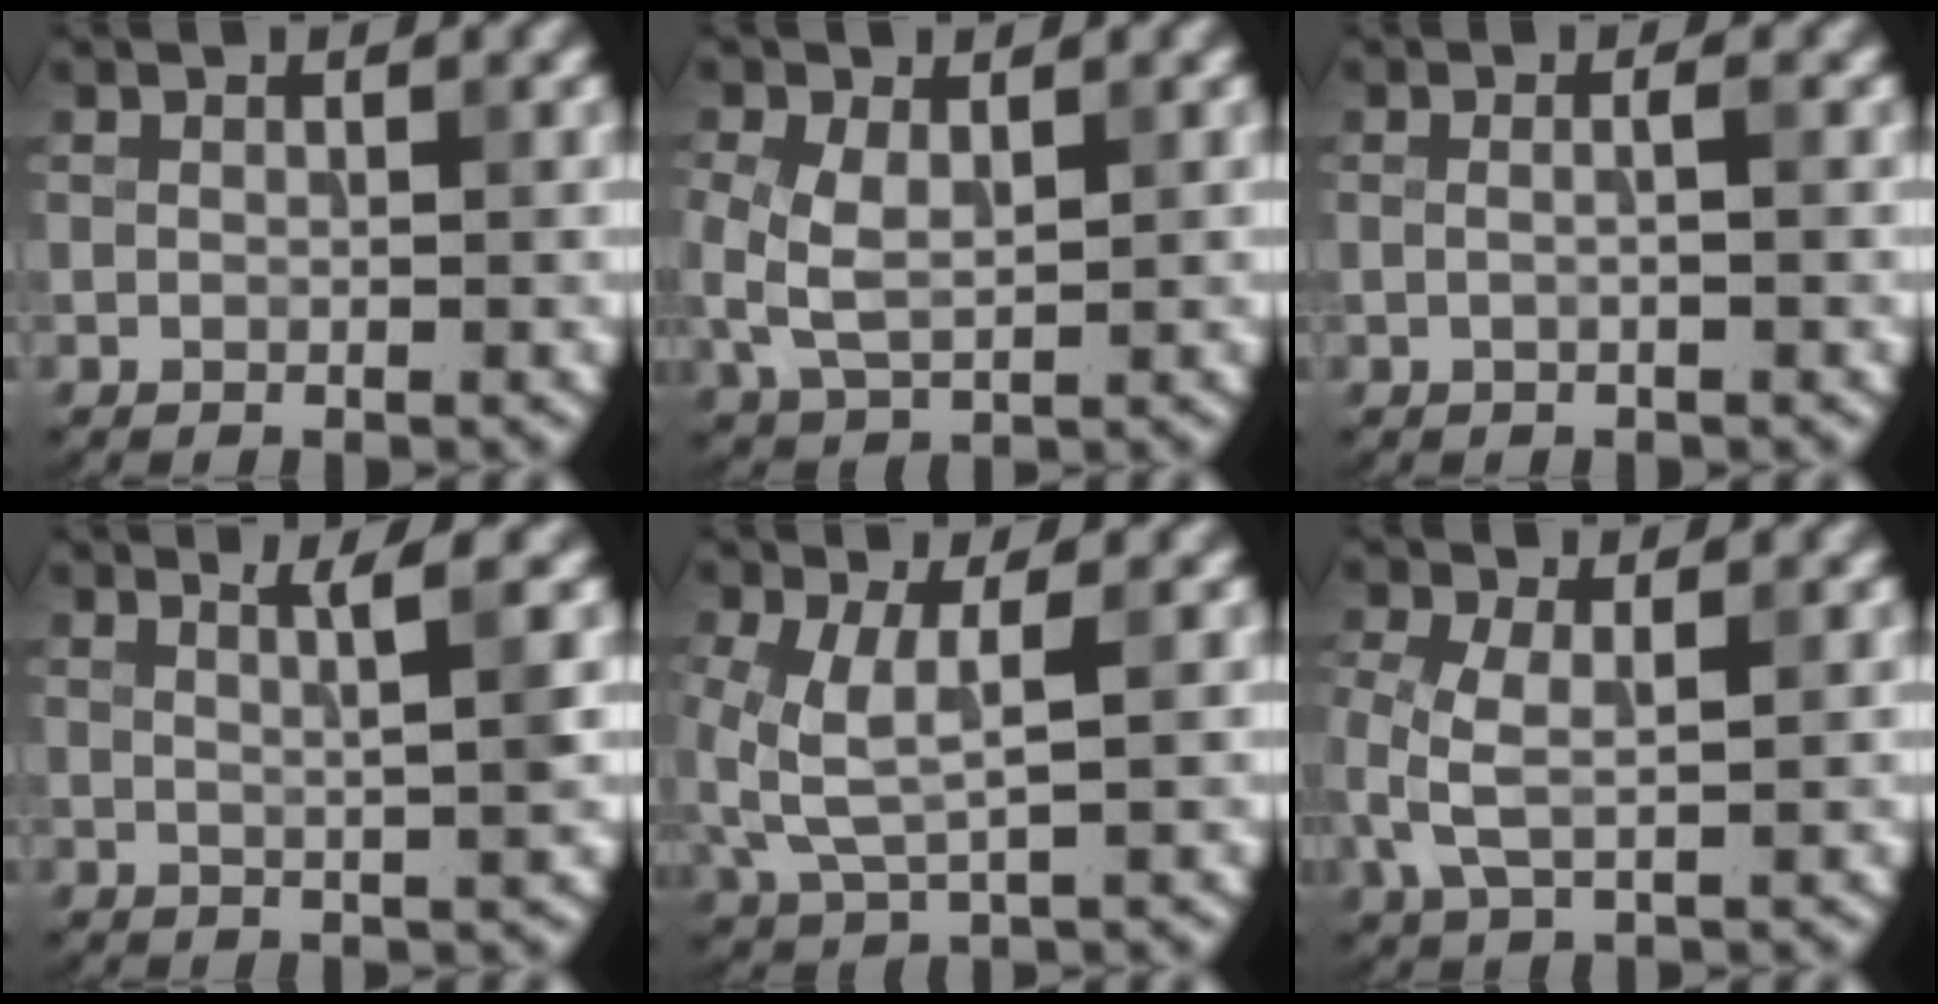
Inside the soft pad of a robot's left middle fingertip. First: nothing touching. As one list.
[{"total": 3.7, "force": [0.2, 2.1, 3.0], "torque": [-0.078, 0.004, 0.009]}, {"total": 1.2, "force": [0.2, 0.3, 1.1], "torque": [-0.015, -0.008, -0.008]}, {"total": 2.8, "force": [1.4, 0.4, 2.4], "torque": [-0.027, 0.007, 0.013]}, {"total": 4.4, "force": [0.3, 1.9, 4.0], "torque": [-0.103, -0.004, 0.010]}, {"total": 3.6, "force": [-0.2, 1.8, 3.1], "torque": [-0.086, 0.000, -0.004]}]